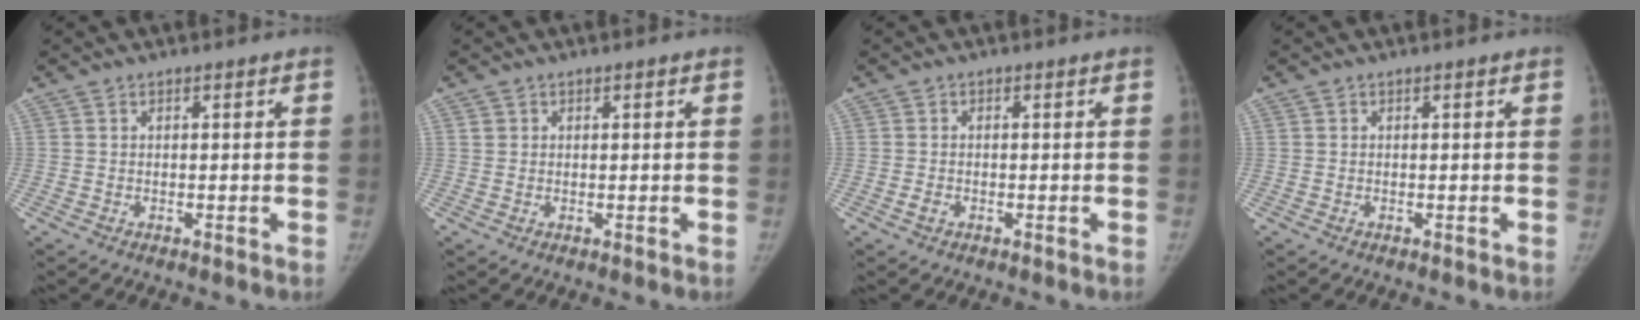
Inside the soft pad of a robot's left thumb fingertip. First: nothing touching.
{"total": 1.0, "force": [0.4, 0.8, 0.3], "torque": [0.002, 0.002, 0.011]}
{"total": 1.3, "force": [-0.6, 1.0, 0.7], "torque": [-0.012, 0.002, -0.012]}
{"total": 0.0}